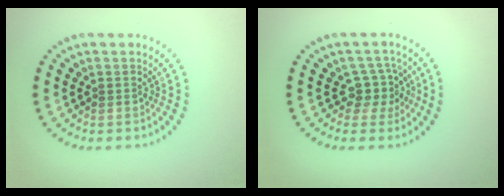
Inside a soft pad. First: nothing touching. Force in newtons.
{"total": 2.7, "press": 2.3, "slide": 1.6}